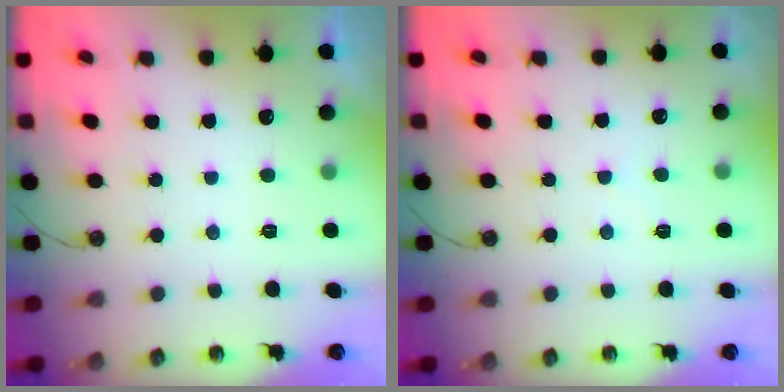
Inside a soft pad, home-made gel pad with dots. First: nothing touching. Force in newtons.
{"total": 1.8, "press": 1.8, "slide": 0.4}